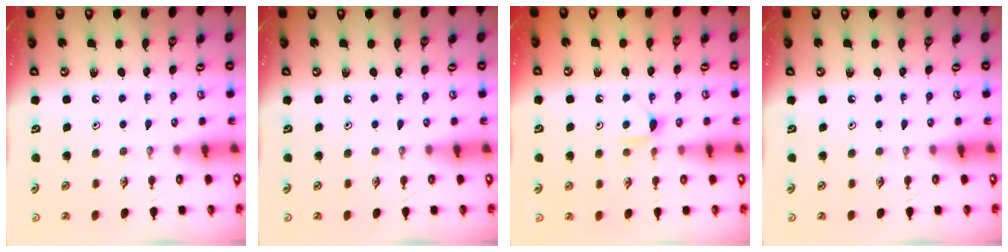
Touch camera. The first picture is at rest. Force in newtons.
{"total": 0.0}
{"total": 6.1, "press": 6.1, "slide": 0.6}
{"total": 0.0}